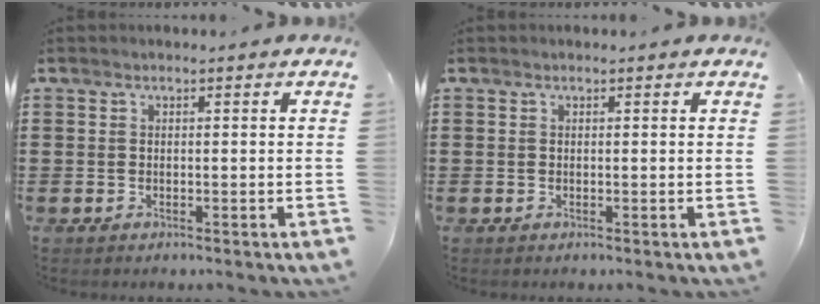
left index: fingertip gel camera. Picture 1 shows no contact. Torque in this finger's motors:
{"motor_torque": [-0.57, 0.25, -0.11, -0.02]}